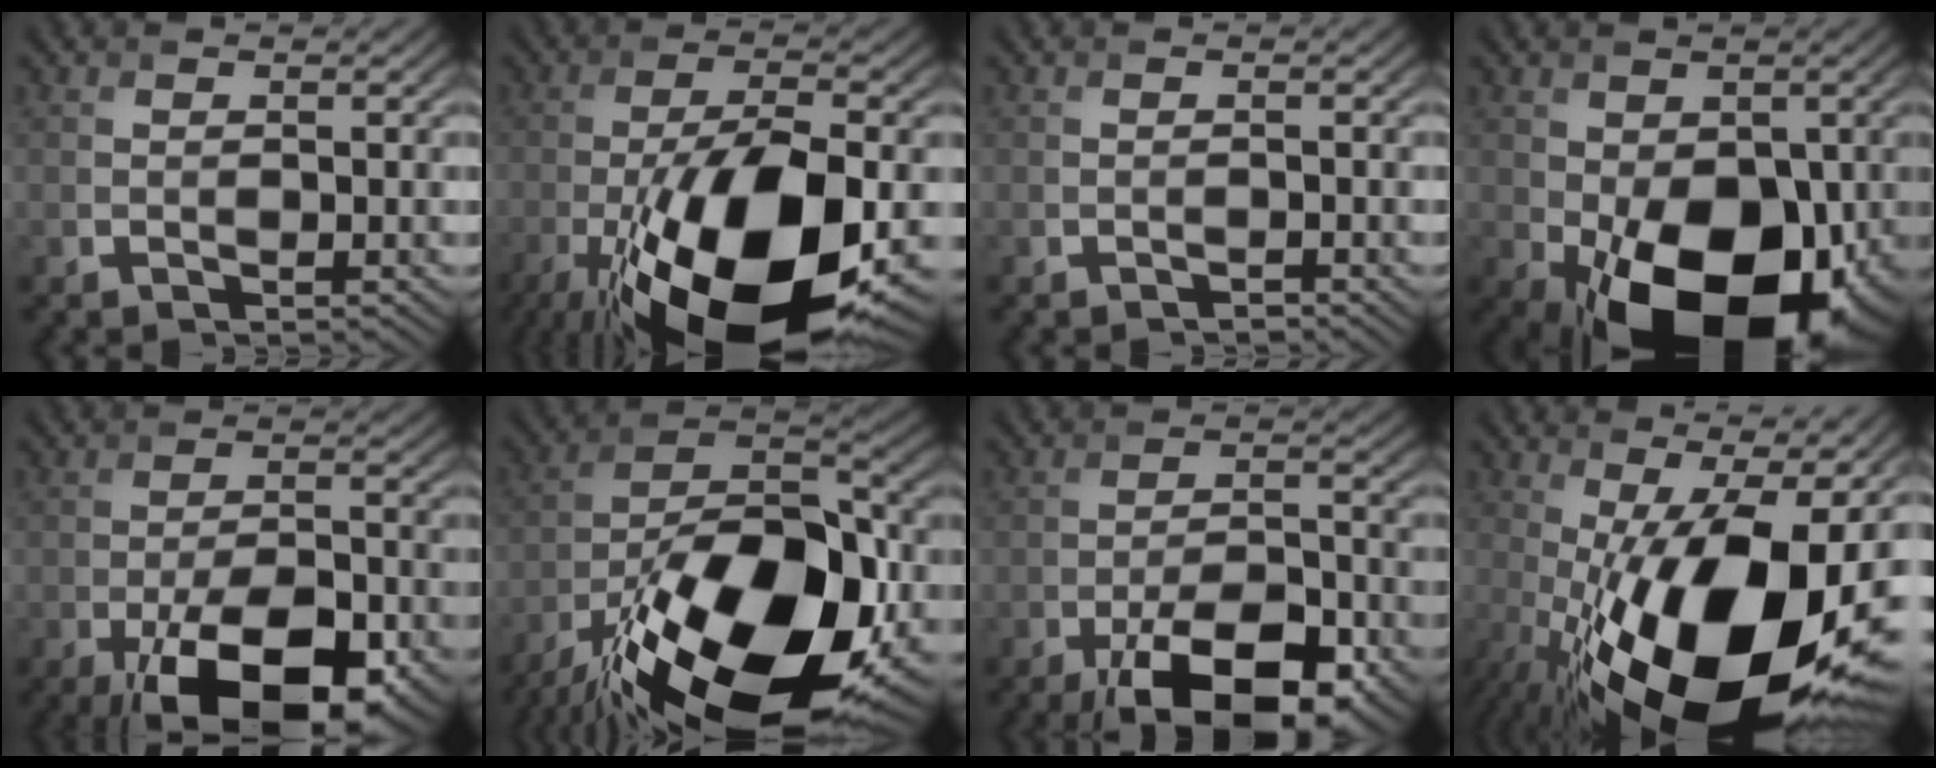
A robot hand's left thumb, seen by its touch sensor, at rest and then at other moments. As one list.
[{"total": 19.4, "force": [-7.9, 7.6, 16.0], "torque": [-0.303, -0.028, -0.130]}, {"total": 0.6, "force": [-0.6, 0.1, 0.1], "torque": [0.000, -0.001, -0.011]}, {"total": 17.4, "force": [-5.2, 10.2, 13.1], "torque": [-0.217, -0.045, -0.064]}, {"total": 14.8, "force": [-7.7, 6.4, 10.9], "torque": [-0.187, -0.024, -0.123]}, {"total": 21.7, "force": [-11.7, 9.7, 15.5], "torque": [-0.274, -0.021, -0.193]}, {"total": 13.3, "force": [-7.8, 5.3, 9.4], "torque": [-0.167, -0.012, -0.131]}, {"total": 22.3, "force": [-5.3, 8.7, 19.8], "torque": [-0.326, -0.004, -0.087]}]